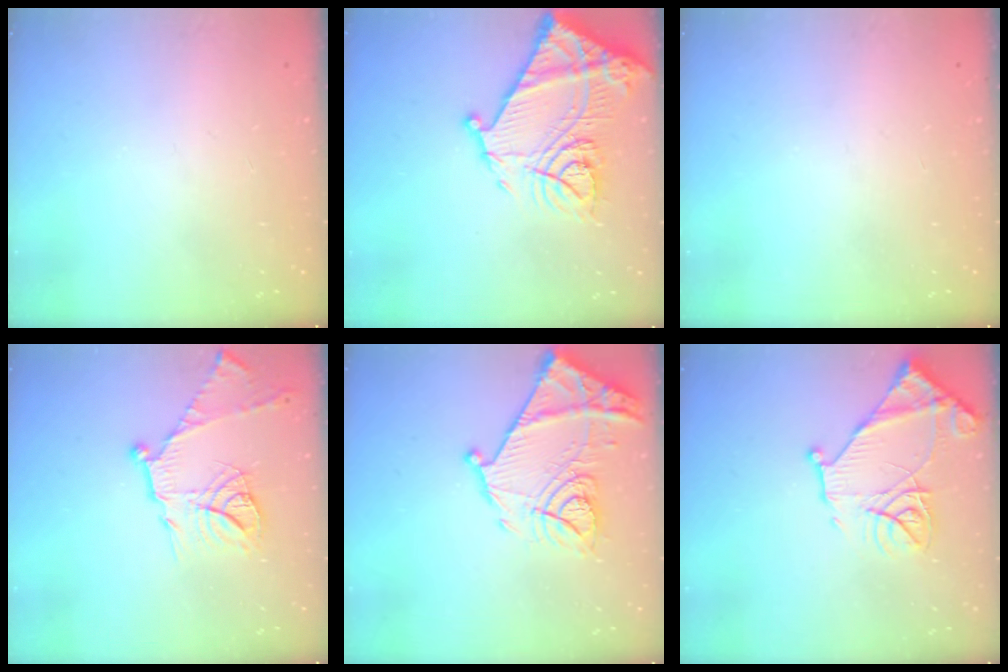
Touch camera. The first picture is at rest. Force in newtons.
{"total": 22.6, "press": 22.5, "slide": 2.0}
{"total": 0.0}
{"total": 16.0, "press": 16.0, "slide": 1.4}
{"total": 18.1, "press": 18.0, "slide": 1.6}
{"total": 15.2, "press": 15.2, "slide": 1.5}